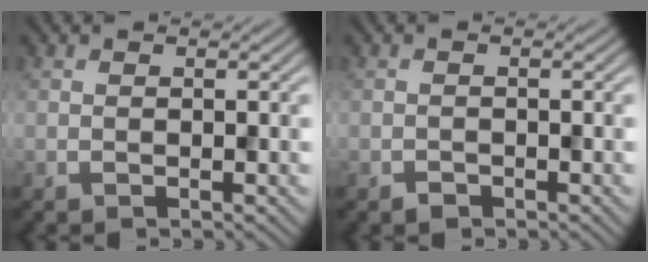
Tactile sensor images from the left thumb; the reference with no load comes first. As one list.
[{"total": 0.9, "force": [-0.7, 0.5, 0.2], "torque": [-0.003, -0.001, -0.013]}]